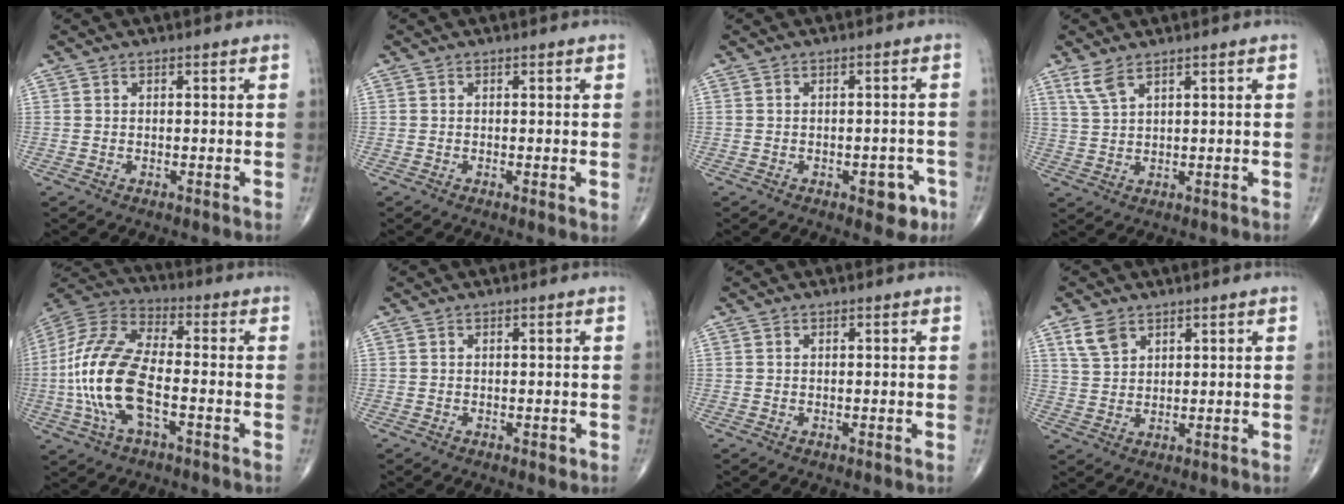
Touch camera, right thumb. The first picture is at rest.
{"total": 1.1, "force": [-0.1, 0.2, 1.1], "torque": [-0.019, -0.005, -0.002]}
{"total": 4.8, "force": [-2.4, 2.5, 3.4], "torque": [-0.017, 0.016, -0.024]}
{"total": 3.7, "force": [2.6, 1.1, 2.4], "torque": [-0.058, -0.005, 0.062]}
{"total": 17.8, "force": [-3.6, 8.0, 15.5], "torque": [-0.334, 0.029, -0.071]}
{"total": 0.6, "force": [-0.2, 0.4, 0.5], "torque": [0.000, 0.000, -0.002]}
{"total": 0.0}
{"total": 4.8, "force": [3.0, 3.0, 2.3], "torque": [-0.038, -0.010, 0.065]}